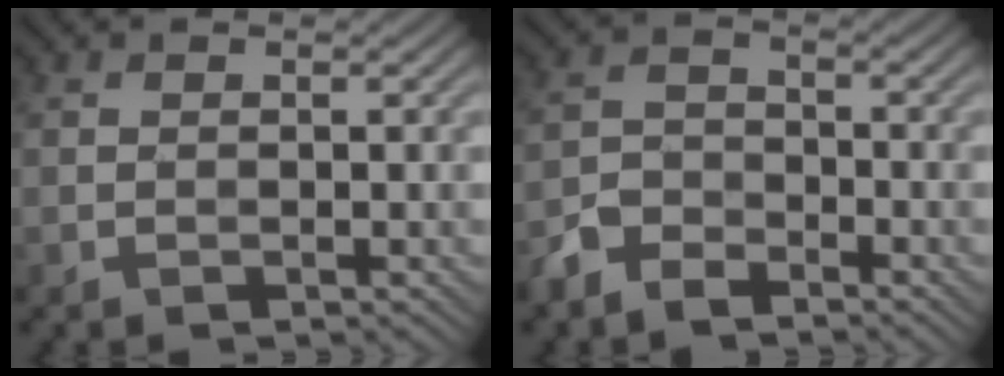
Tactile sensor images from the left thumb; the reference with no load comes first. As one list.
[{"total": 4.5, "force": [-3.6, 2.0, 1.7], "torque": [-0.034, -0.005, -0.083]}]